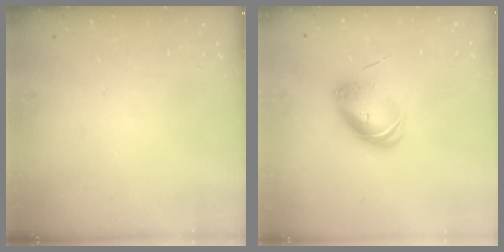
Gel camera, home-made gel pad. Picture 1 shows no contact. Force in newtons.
{"total": 7.5, "press": 7.4, "slide": 1.2}